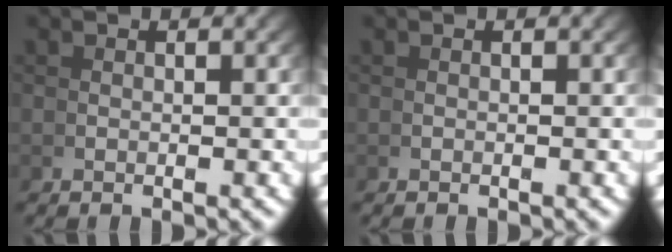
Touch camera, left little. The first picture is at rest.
{"total": 0.0}